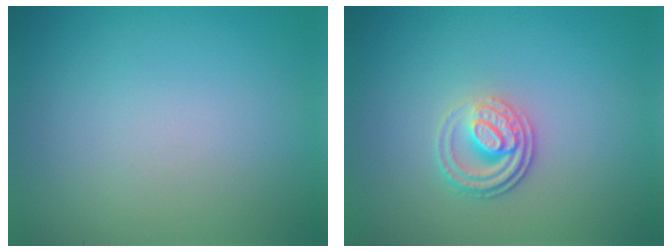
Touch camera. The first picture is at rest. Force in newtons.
{"total": 3.0, "press": 2.4, "slide": 1.8}